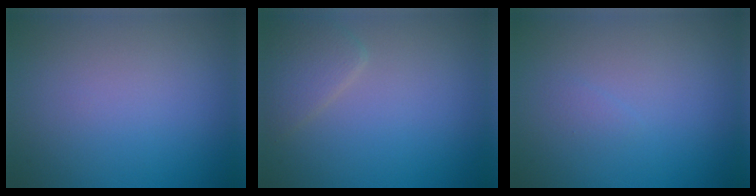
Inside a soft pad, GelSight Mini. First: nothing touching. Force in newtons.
{"total": 2.2, "press": 2.2, "slide": 0.1}
{"total": 0.5, "press": 0.5, "slide": 0.0}